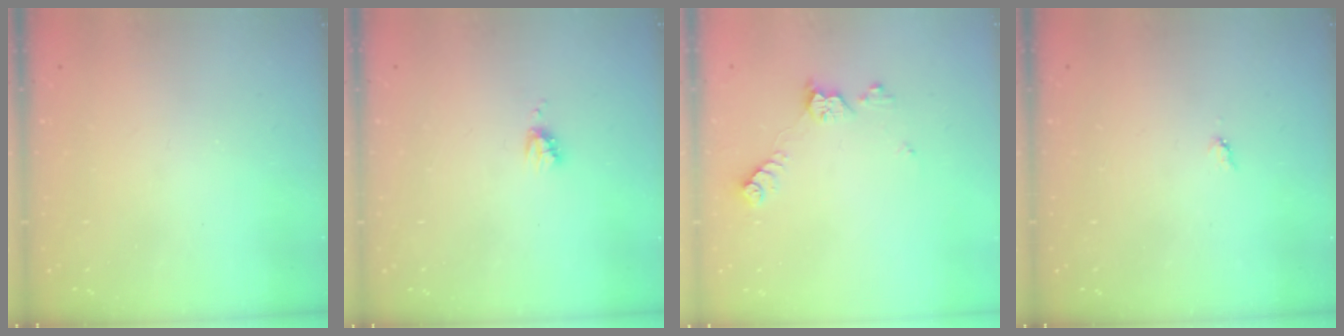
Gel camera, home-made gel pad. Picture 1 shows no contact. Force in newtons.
{"total": 3.7, "press": 3.7, "slide": 0.4}
{"total": 8.8, "press": 8.8, "slide": 0.4}
{"total": 3.9, "press": 3.8, "slide": 0.5}